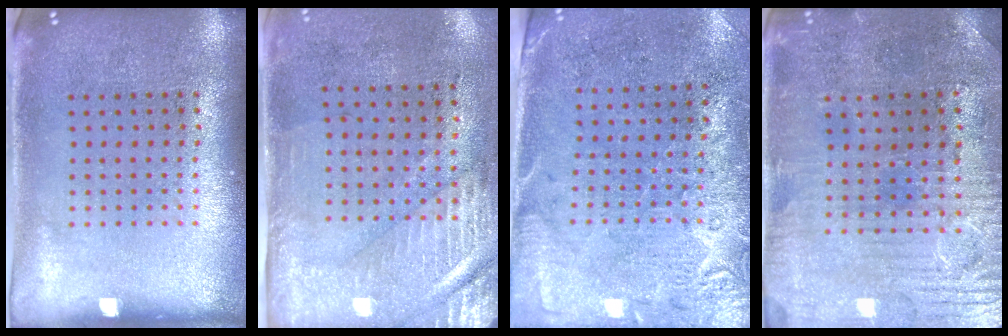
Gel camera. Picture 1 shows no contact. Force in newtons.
{"total": 3.0, "press": 2.4, "slide": 1.6}
{"total": 2.7, "press": 2.4, "slide": 1.4}
{"total": 1.5, "press": 1.3, "slide": 0.6}